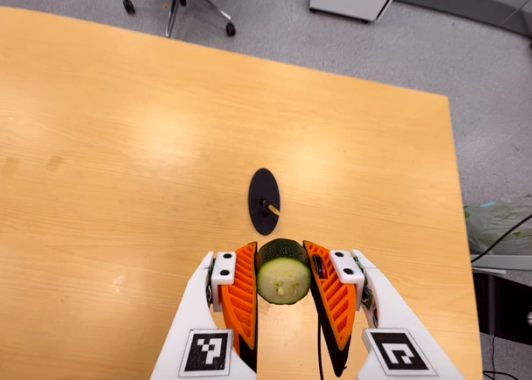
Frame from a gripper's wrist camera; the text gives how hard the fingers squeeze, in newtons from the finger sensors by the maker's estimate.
{"total": 11.0, "left": 10.1, "right": 11.8}